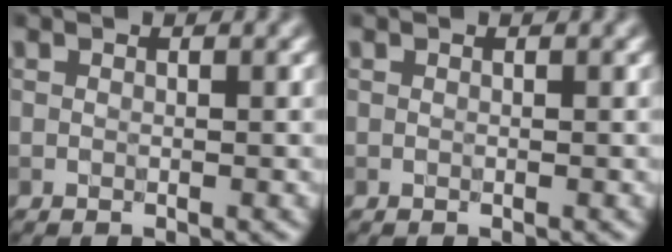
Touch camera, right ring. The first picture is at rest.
{"total": 0.0}